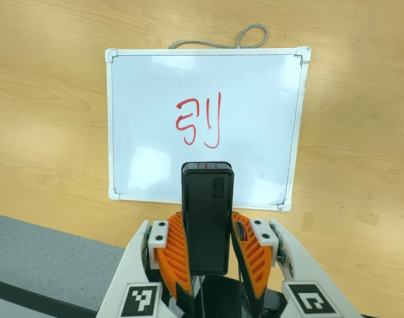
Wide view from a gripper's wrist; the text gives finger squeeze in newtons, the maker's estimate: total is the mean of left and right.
{"total": 5.0, "left": 3.8, "right": 6.3}